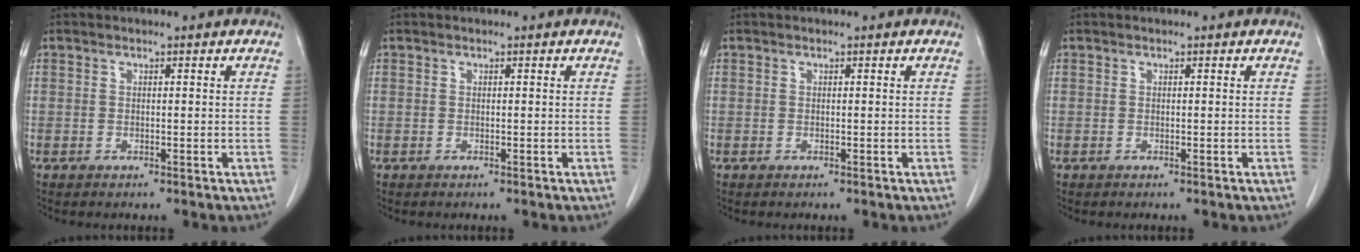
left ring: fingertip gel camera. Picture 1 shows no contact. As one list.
[{"total": 0.0}, {"total": 0.0}, {"total": 0.0}]